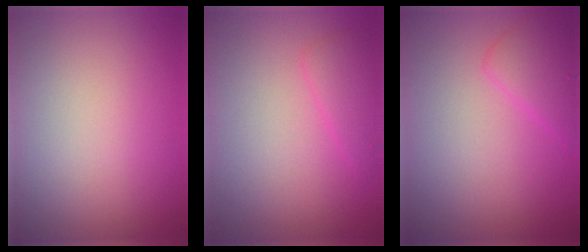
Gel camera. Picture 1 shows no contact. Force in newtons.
{"total": 1.9, "press": 1.9, "slide": 0.1}
{"total": 2.6, "press": 2.6, "slide": 0.2}